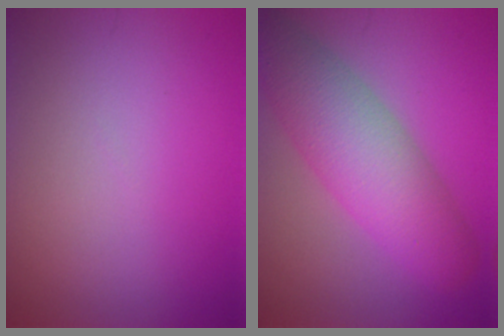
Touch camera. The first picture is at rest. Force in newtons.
{"total": 8.0, "press": 8.0, "slide": 0.2}